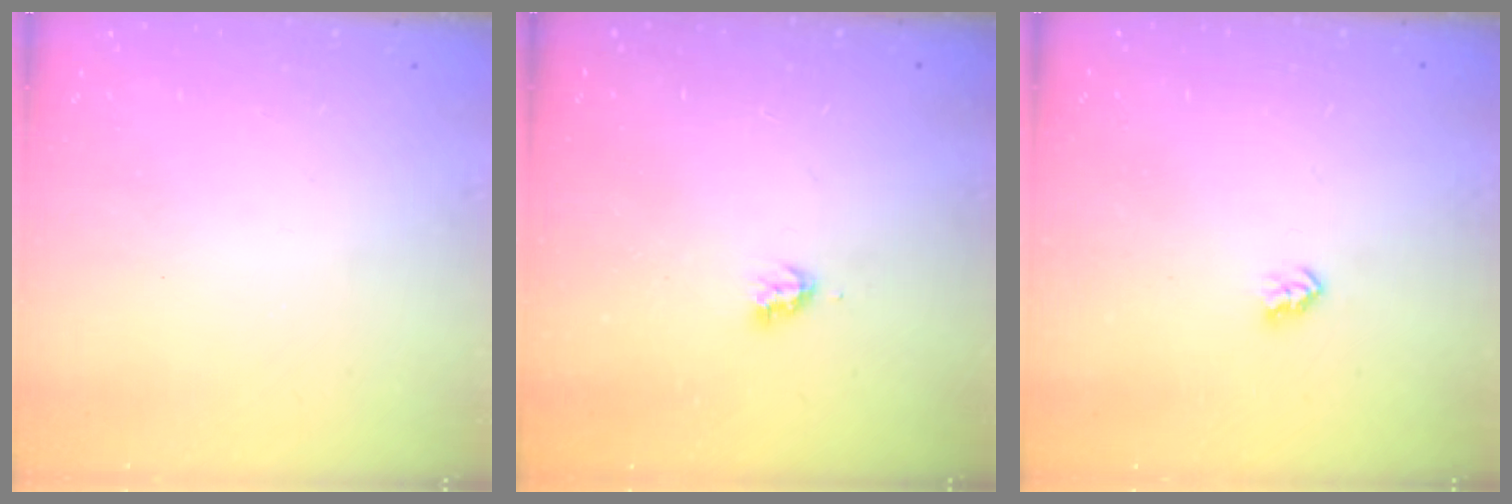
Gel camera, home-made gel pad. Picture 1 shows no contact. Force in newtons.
{"total": 3.6, "press": 3.6, "slide": 0.5}
{"total": 2.6, "press": 2.6, "slide": 0.4}